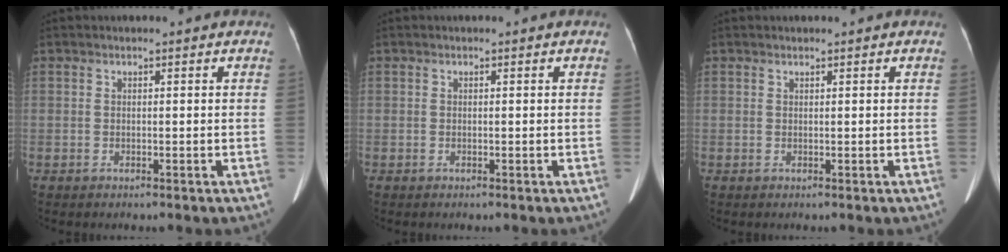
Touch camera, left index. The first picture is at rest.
{"total": 0.0}
{"total": 0.0}